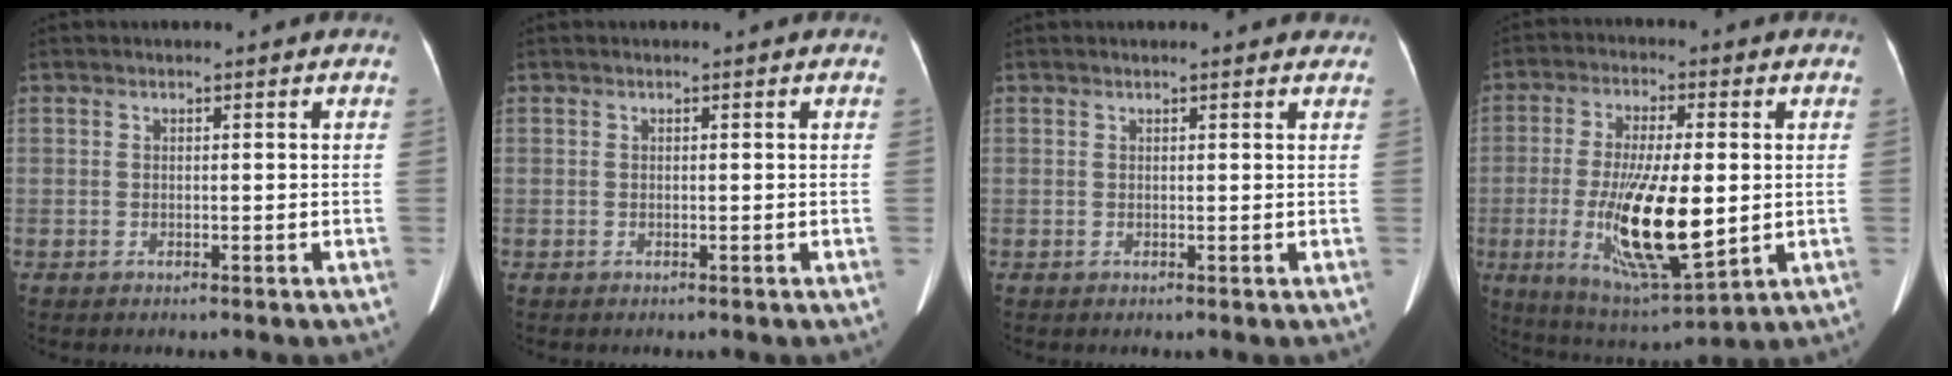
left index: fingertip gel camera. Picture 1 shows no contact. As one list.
[{"total": 0.0}, {"total": 4.0, "force": [3.6, 0.9, 1.7], "torque": [-0.021, 0.011, 0.032]}, {"total": 15.3, "force": [-1.8, 3.8, 14.8], "torque": [-0.279, -0.024, -0.020]}]